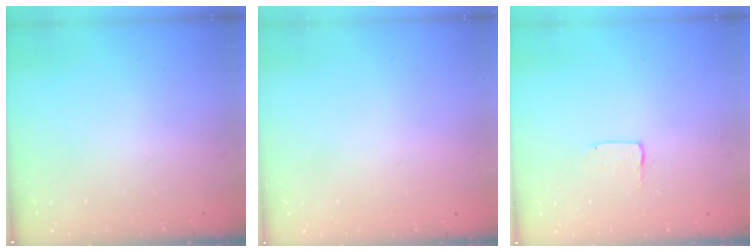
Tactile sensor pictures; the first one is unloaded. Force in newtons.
{"total": 0.0}
{"total": 1.7, "press": 1.6, "slide": 0.1}